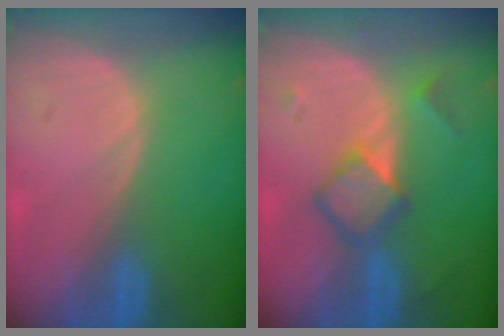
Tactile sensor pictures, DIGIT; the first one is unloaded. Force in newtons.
{"total": 5.2, "press": 5.2, "slide": 0.1}